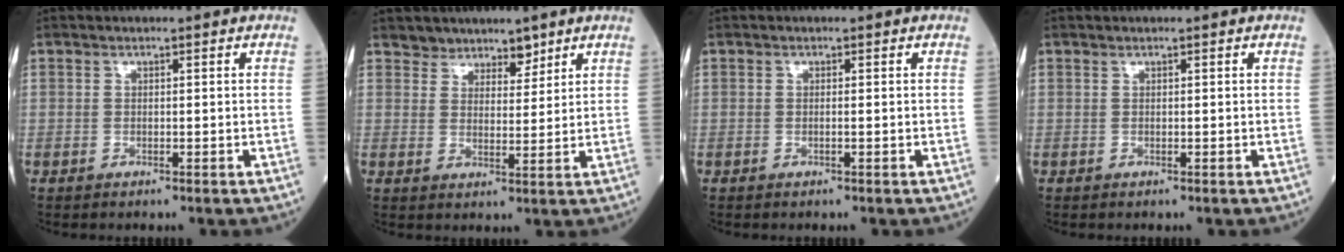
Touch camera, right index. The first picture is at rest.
{"total": 4.4, "force": [3.9, 2.1, 0.1], "torque": [0.012, 0.006, 0.064]}
{"total": 0.0}
{"total": 0.0}